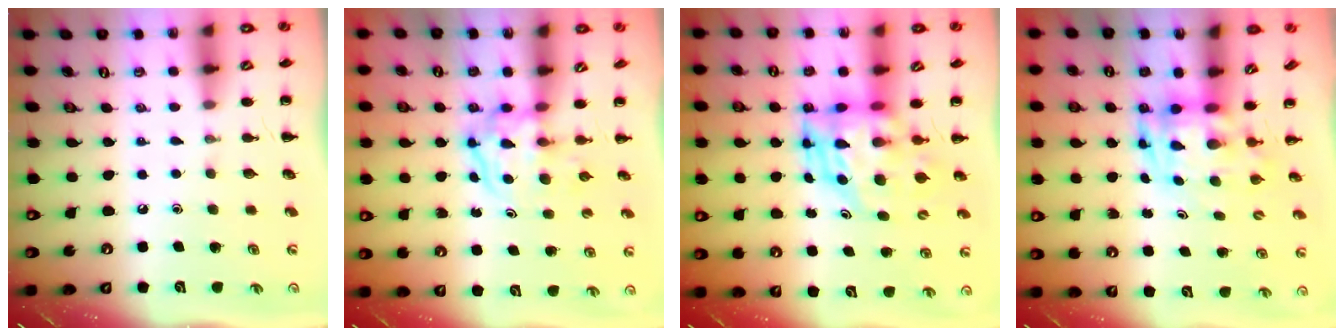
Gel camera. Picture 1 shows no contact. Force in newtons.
{"total": 3.8, "press": 3.7, "slide": 0.4}
{"total": 6.3, "press": 6.0, "slide": 1.7}
{"total": 3.9, "press": 3.8, "slide": 0.7}